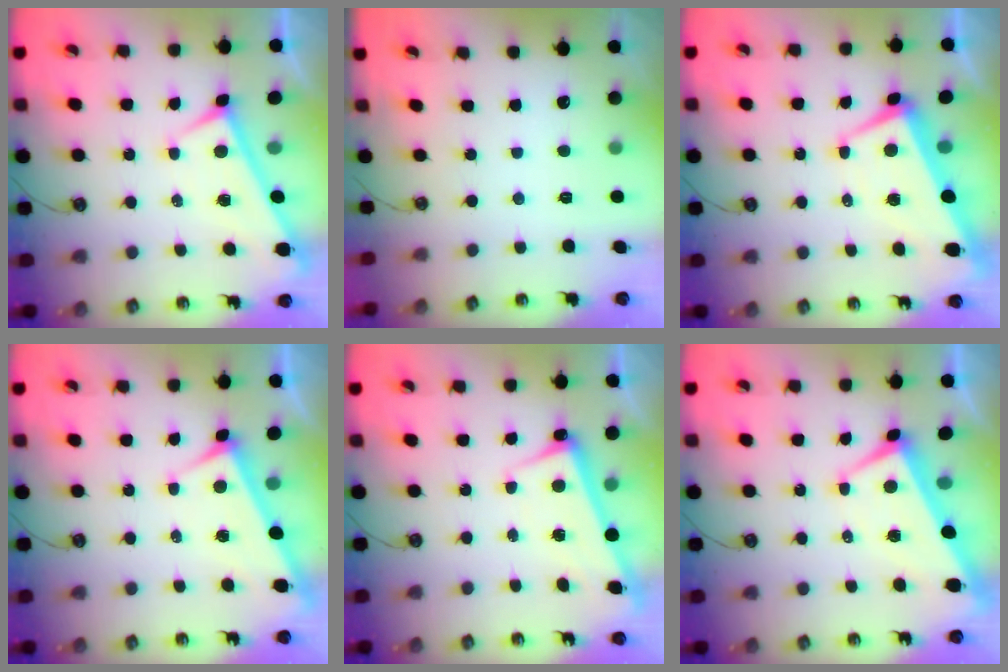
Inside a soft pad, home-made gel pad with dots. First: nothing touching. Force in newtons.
{"total": 0.0}
{"total": 1.9, "press": 1.5, "slide": 1.2}
{"total": 4.8, "press": 4.8, "slide": 0.4}
{"total": 2.7, "press": 2.6, "slide": 0.5}
{"total": 1.7, "press": 1.5, "slide": 0.8}